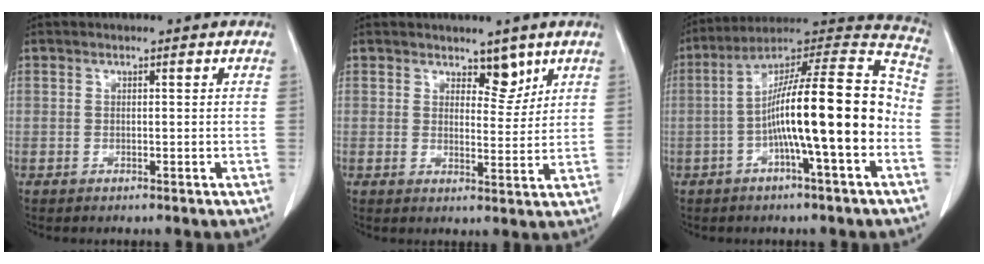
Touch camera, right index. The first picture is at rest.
{"total": 3.6, "force": [2.6, 1.8, 1.7], "torque": [-0.014, -0.006, 0.041]}
{"total": 18.5, "force": [-3.8, 1.4, 18.0], "torque": [-0.291, 0.027, -0.067]}